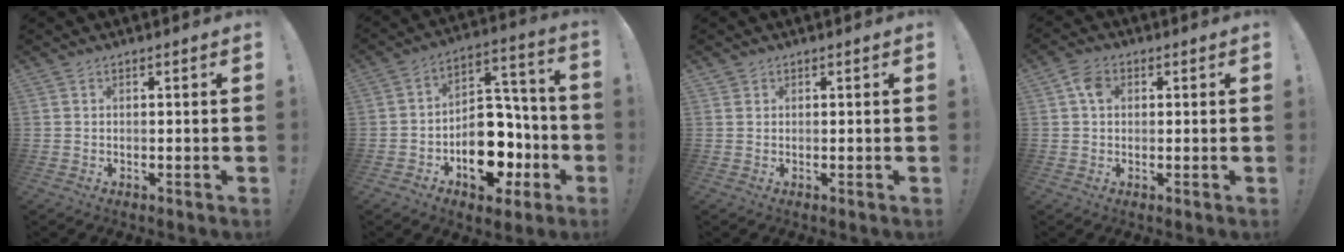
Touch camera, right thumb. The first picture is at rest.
{"total": 17.6, "force": [-7.6, 11.8, 10.7], "torque": [-0.128, 0.061, -0.110]}
{"total": 0.8, "force": [0.6, 0.5, 0.1], "torque": [0.002, -0.002, 0.011]}
{"total": 4.5, "force": [1.1, 3.3, 2.8], "torque": [-0.045, 0.006, 0.020]}